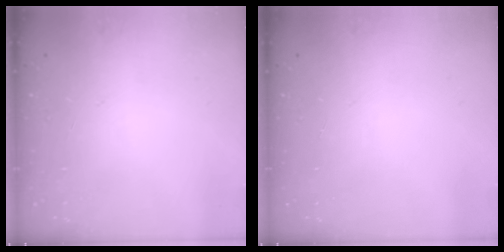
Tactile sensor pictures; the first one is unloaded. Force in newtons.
{"total": 0.0}